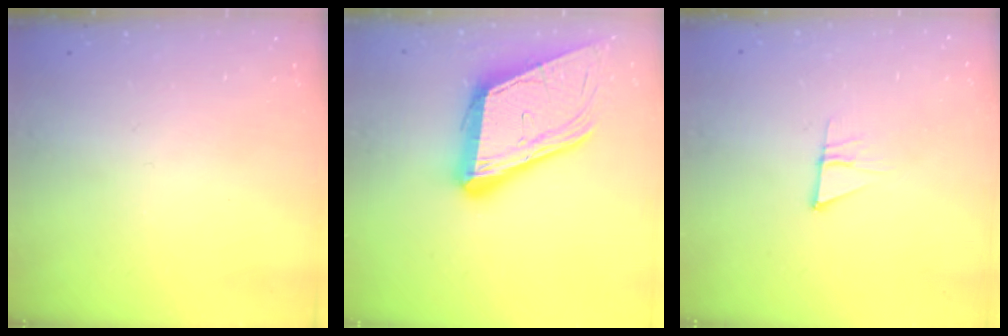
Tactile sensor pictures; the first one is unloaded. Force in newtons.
{"total": 21.2, "press": 20.8, "slide": 4.4}
{"total": 4.2, "press": 4.2, "slide": 0.4}